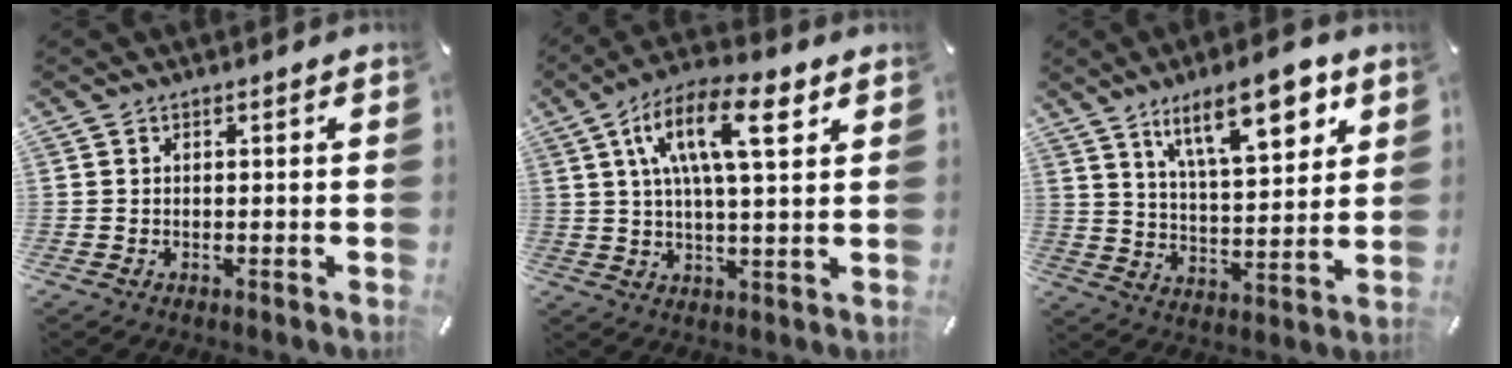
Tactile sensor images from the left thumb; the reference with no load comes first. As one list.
[{"total": 14.0, "force": [5.5, 5.0, 11.9], "torque": [-0.217, 0.002, 0.089]}, {"total": 16.1, "force": [9.4, 6.2, 11.4], "torque": [-0.167, -0.039, 0.152]}]